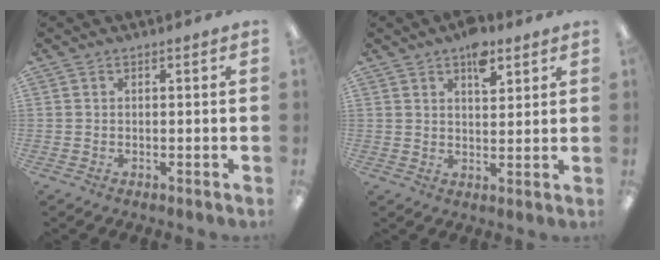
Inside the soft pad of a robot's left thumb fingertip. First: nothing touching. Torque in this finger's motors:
{"motor_torque": [1.12, 0.68, 0.65, -0.50, 0.03]}